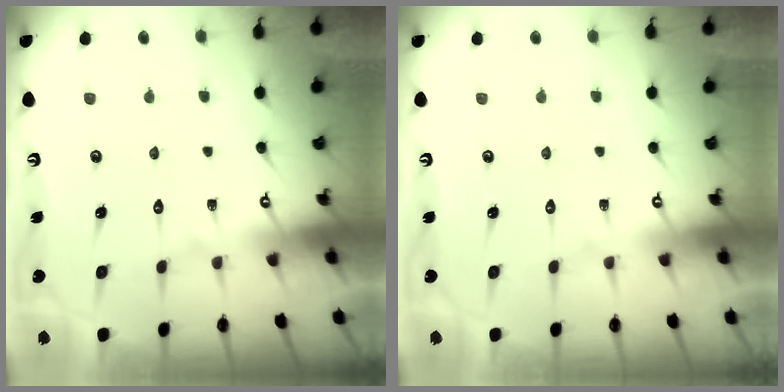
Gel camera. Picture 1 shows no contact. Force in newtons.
{"total": 0.0}